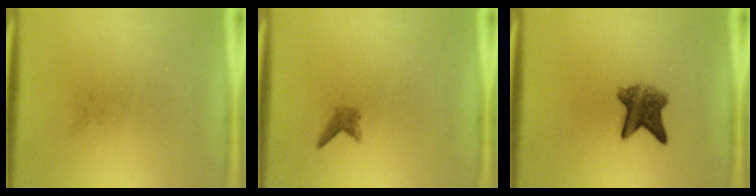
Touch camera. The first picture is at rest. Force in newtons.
{"total": 1.2}
{"total": 5.9}